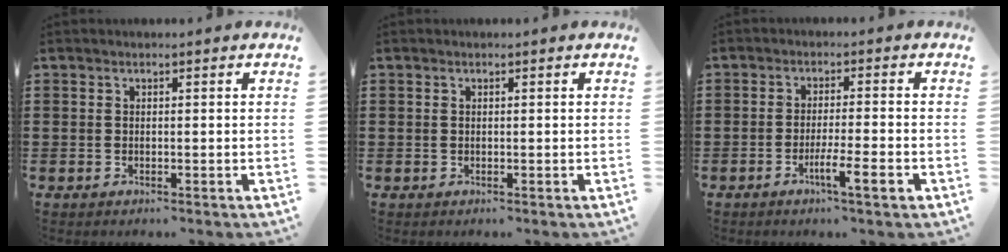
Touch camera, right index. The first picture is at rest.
{"total": 0.0}
{"total": 5.2, "force": [-2.7, 0.3, 4.4], "torque": [-0.070, -0.006, -0.044]}